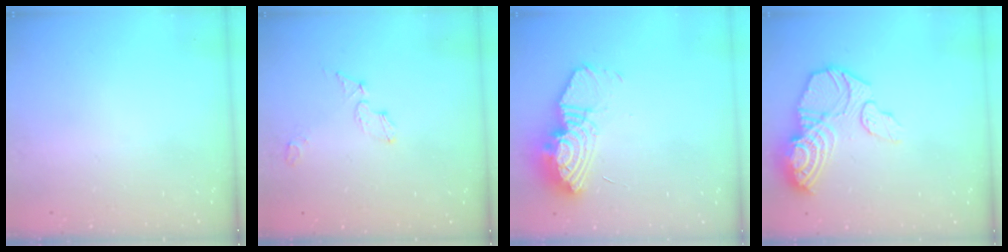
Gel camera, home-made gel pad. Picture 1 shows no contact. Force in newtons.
{"total": 4.7, "press": 4.7, "slide": 0.5}
{"total": 13.9, "press": 13.9, "slide": 1.0}
{"total": 14.8, "press": 14.8, "slide": 1.3}